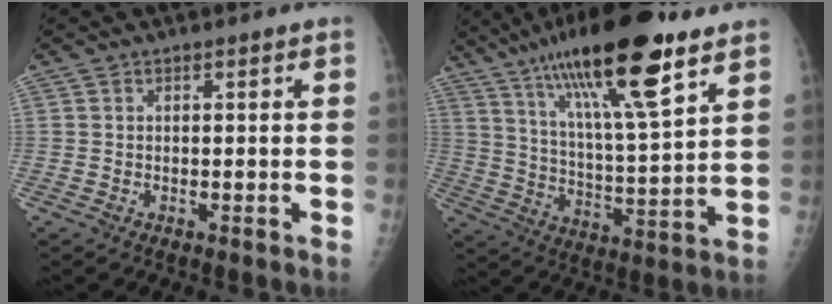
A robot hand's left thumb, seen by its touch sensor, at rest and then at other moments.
{"total": 22.1, "force": [13.4, 4.6, 17.0], "torque": [-0.283, -0.042, 0.231]}